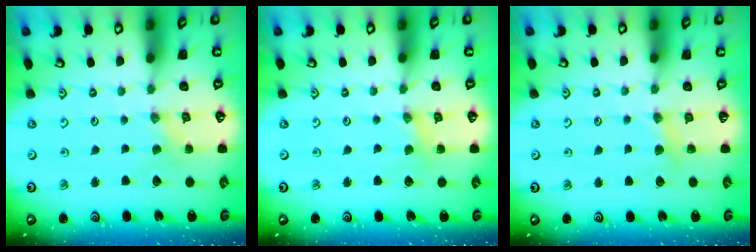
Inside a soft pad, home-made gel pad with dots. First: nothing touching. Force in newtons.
{"total": 1.3, "press": 1.2, "slide": 0.2}
{"total": 4.2, "press": 4.1, "slide": 0.6}